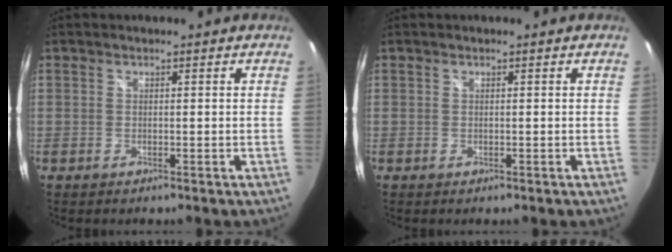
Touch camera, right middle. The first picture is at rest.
{"total": 0.0}